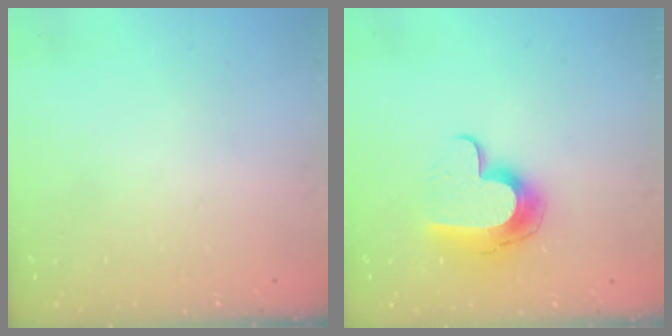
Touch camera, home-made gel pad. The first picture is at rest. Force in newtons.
{"total": 11.6, "press": 11.6, "slide": 0.9}